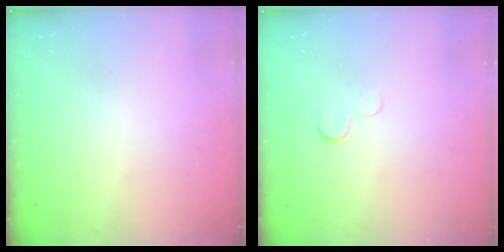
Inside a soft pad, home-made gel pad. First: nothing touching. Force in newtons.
{"total": 3.9, "press": 3.9, "slide": 0.4}